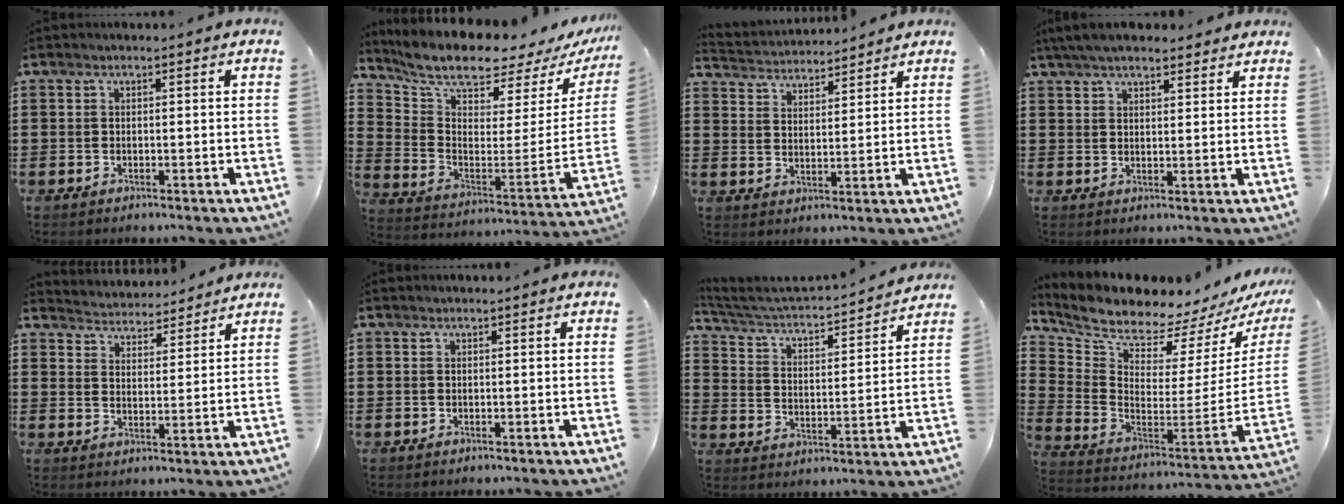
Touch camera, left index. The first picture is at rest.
{"total": 7.6, "force": [7.0, 1.0, 2.9], "torque": [-0.087, -0.069, 0.116]}
{"total": 3.4, "force": [3.4, 0.3, -0.4], "torque": [-0.010, -0.019, 0.059]}
{"total": 5.1, "force": [4.6, 1.2, 2.0], "torque": [-0.051, -0.002, 0.086]}
{"total": 3.8, "force": [3.7, 0.2, -0.6], "torque": [-0.007, -0.025, 0.064]}
{"total": 0.0}
{"total": 3.0, "force": [2.8, 0.4, 1.1], "torque": [-0.042, -0.029, 0.035]}
{"total": 7.0, "force": [6.8, 0.8, 1.7], "torque": [-0.079, -0.080, 0.111]}